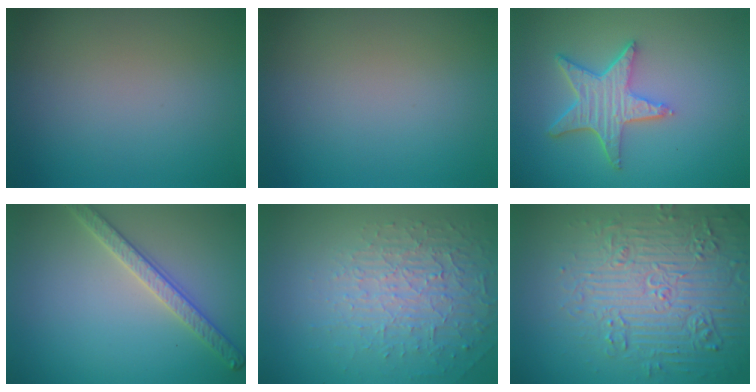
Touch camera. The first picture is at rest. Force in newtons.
{"total": 0.0}
{"total": 5.1, "press": 4.0, "slide": 3.1}
{"total": 3.0, "press": 2.9, "slide": 0.7}
{"total": 5.1, "press": 3.3, "slide": 3.9}
{"total": 7.8, "press": 7.6, "slide": 1.9}